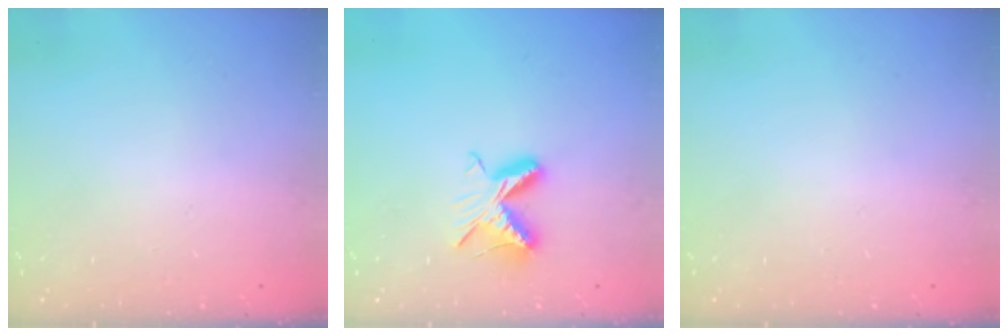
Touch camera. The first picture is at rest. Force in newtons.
{"total": 8.7, "press": 8.7, "slide": 0.9}
{"total": 0.0}